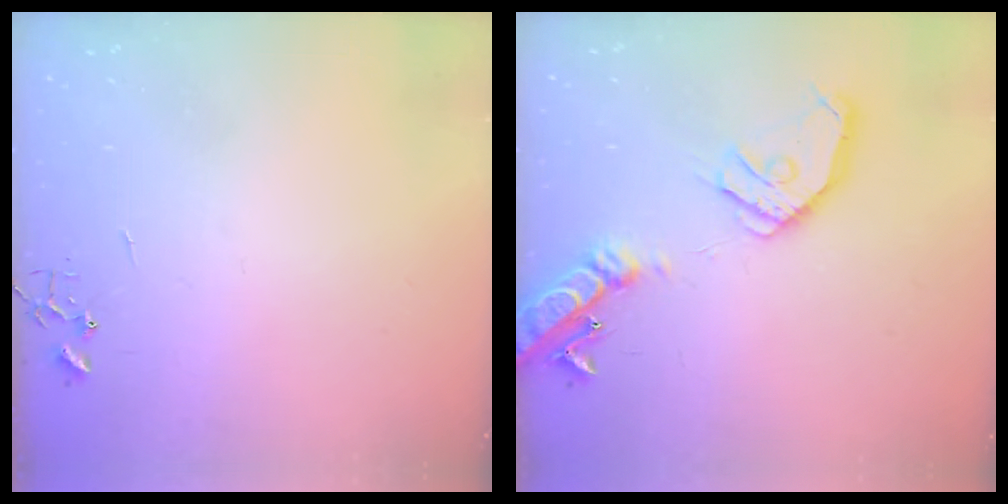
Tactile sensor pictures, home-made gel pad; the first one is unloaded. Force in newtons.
{"total": 18.8, "press": 18.6, "slide": 3.0}